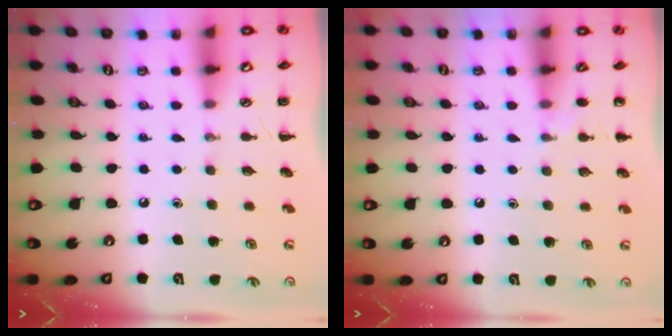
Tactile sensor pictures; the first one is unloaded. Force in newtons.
{"total": 5.0, "press": 4.7, "slide": 1.6}